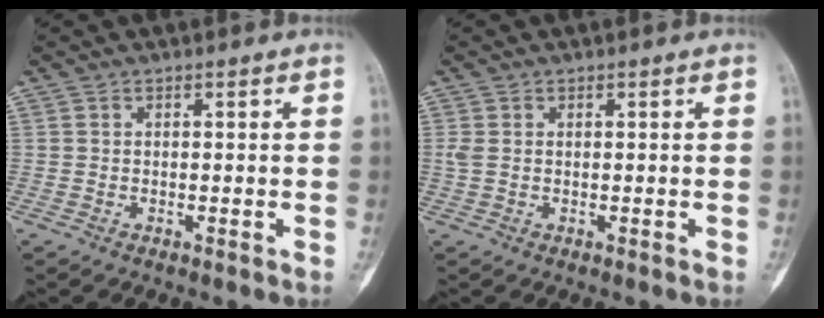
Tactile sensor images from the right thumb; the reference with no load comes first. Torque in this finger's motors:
{"motor_torque": [0.13, 0.15, 0.23, 0.29, 0.00]}